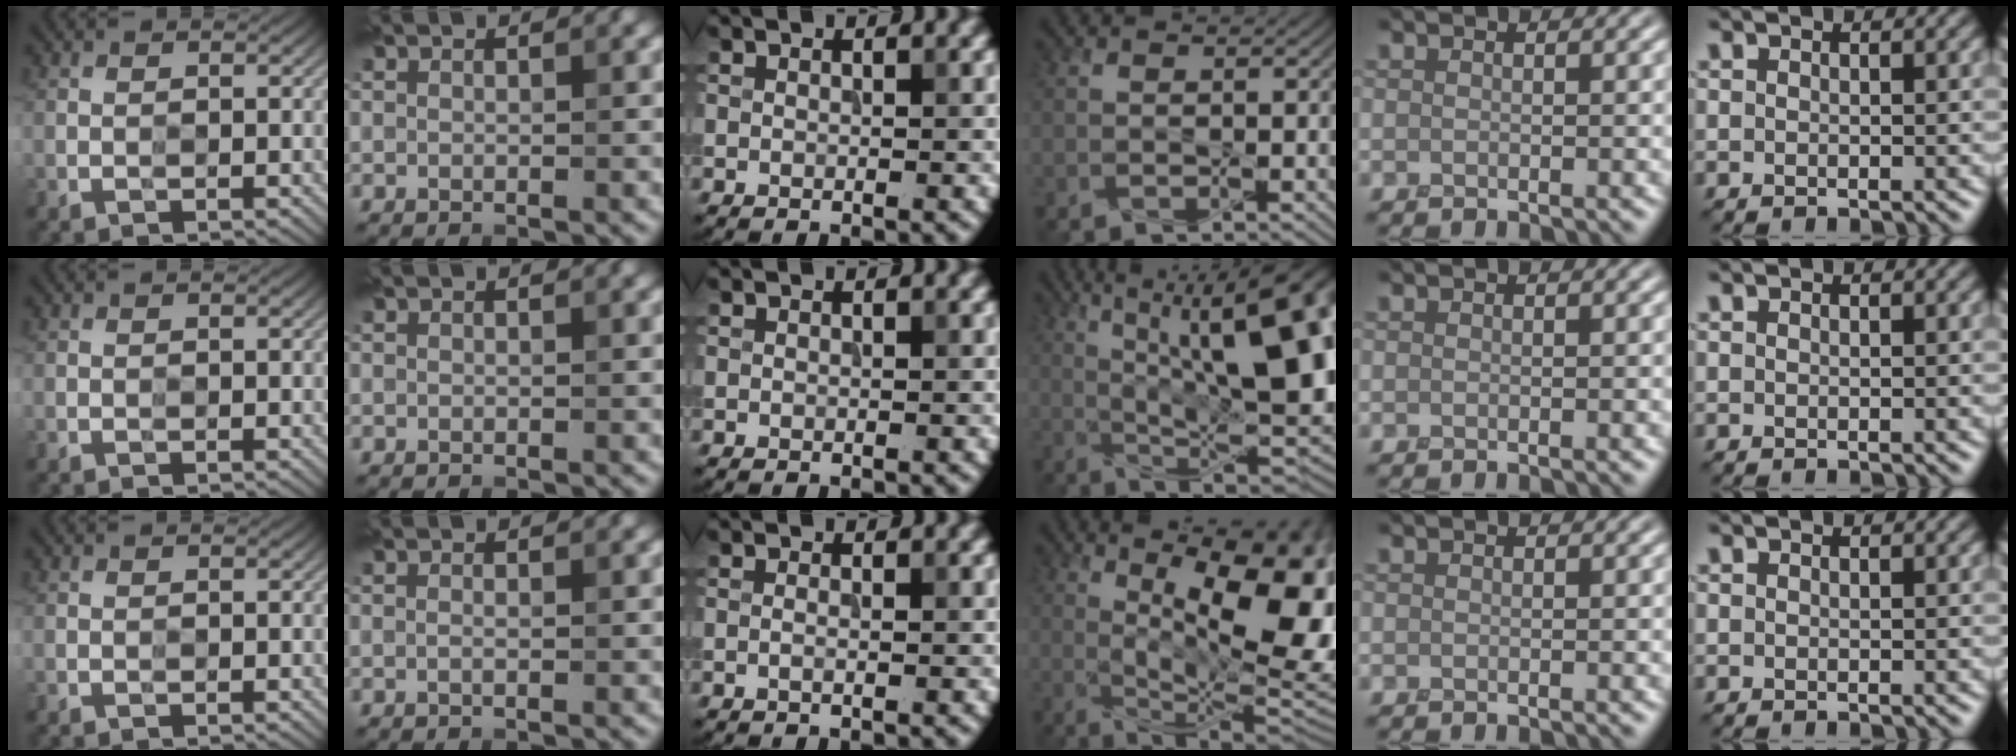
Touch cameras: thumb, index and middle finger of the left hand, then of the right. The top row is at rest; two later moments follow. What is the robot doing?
{"motion": "press", "object": "syringe"}